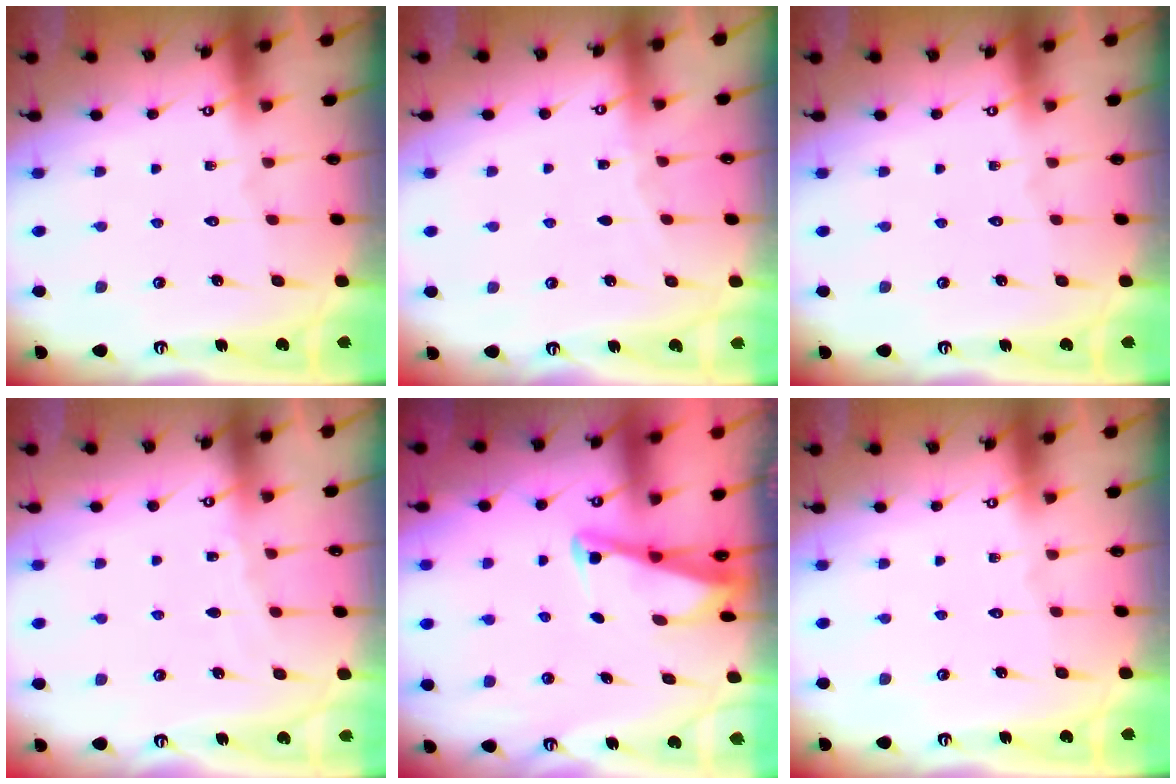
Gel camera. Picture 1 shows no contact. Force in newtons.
{"total": 2.7, "press": 2.6, "slide": 0.3}
{"total": 0.0}
{"total": 3.2, "press": 3.1, "slide": 0.4}
{"total": 2.7, "press": 2.7, "slide": 0.3}
{"total": 0.0}